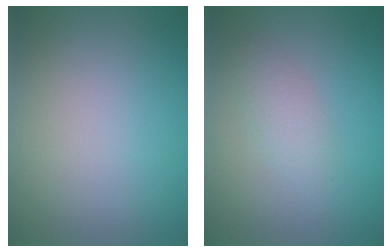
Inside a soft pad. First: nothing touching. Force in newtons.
{"total": 2.0, "press": 1.9, "slide": 0.1}